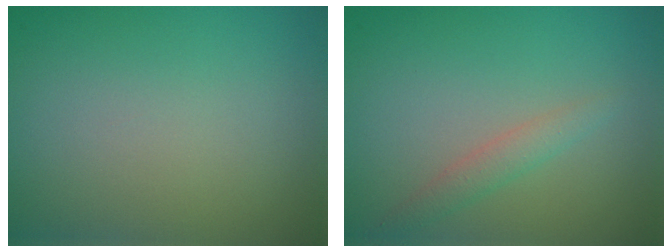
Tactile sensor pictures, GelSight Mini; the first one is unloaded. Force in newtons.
{"total": 1.5, "press": 1.5, "slide": 0.1}